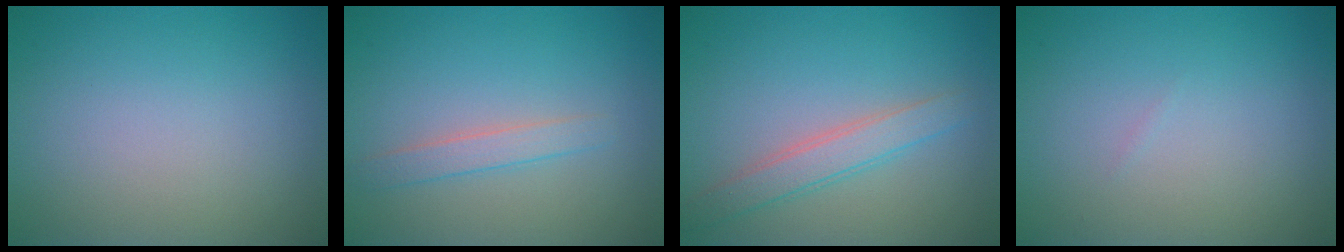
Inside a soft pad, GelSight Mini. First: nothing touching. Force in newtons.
{"total": 1.7, "press": 1.7, "slide": 0.0}
{"total": 2.5, "press": 2.5, "slide": 0.1}
{"total": 0.0}